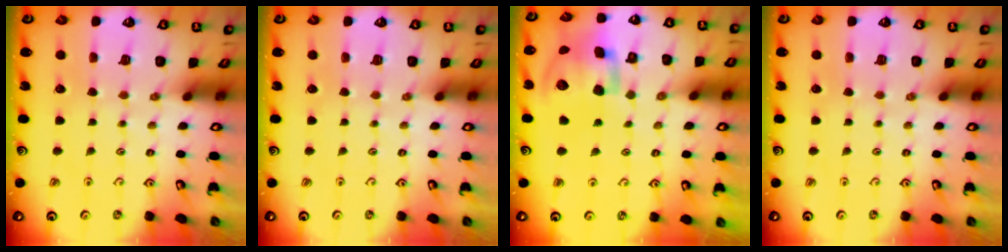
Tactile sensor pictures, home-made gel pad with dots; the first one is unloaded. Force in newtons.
{"total": 0.0}
{"total": 15.8, "press": 15.5, "slide": 2.6}
{"total": 0.0}